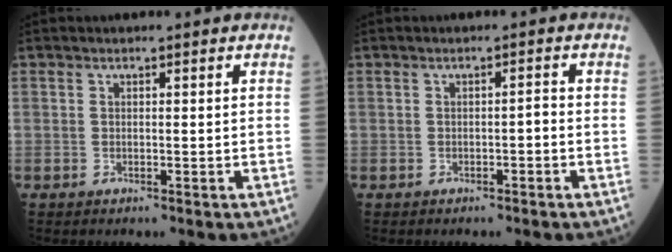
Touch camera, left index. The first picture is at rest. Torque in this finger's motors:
{"motor_torque": [0.19, -0.27, 0.06, 0.02]}